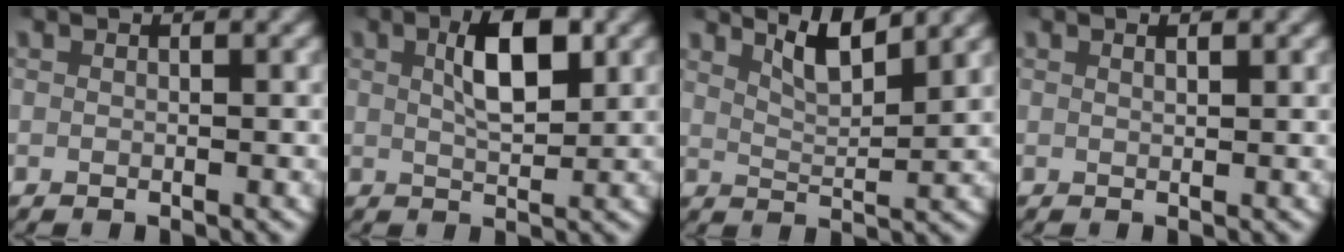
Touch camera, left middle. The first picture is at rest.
{"total": 4.7, "force": [1.5, 1.7, 4.1], "torque": [-0.062, 0.009, 0.023]}
{"total": 3.8, "force": [3.3, 0.4, 1.9], "torque": [-0.038, -0.001, 0.055]}
{"total": 0.6, "force": [0.5, 0.0, 0.3], "torque": [0.000, 0.004, 0.007]}